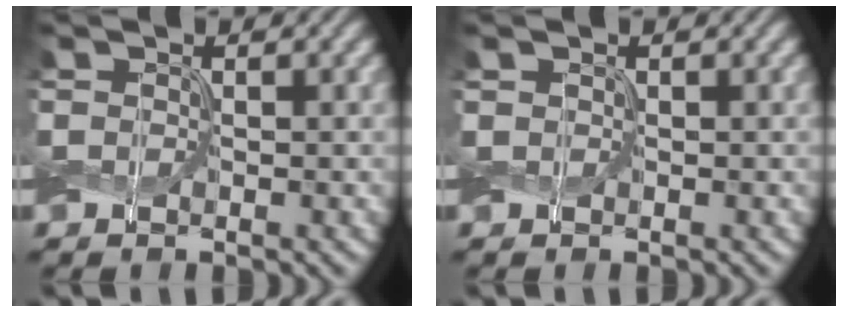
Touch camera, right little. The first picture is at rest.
{"total": 0.0}